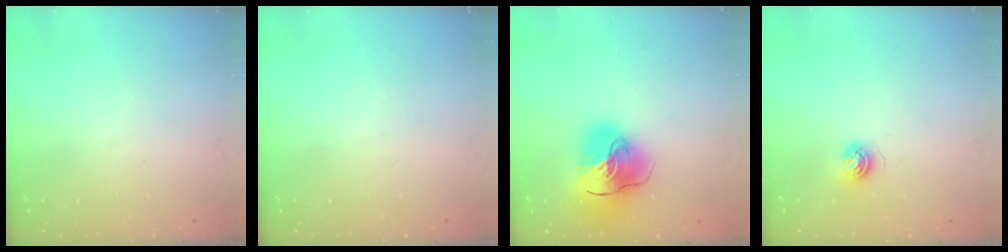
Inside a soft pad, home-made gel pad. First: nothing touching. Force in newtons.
{"total": 0.0}
{"total": 18.1, "press": 17.9, "slide": 2.6}
{"total": 4.5, "press": 4.5, "slide": 0.6}